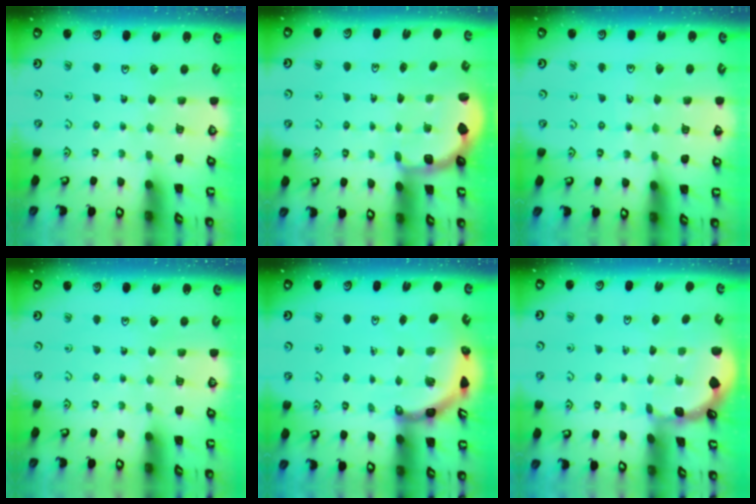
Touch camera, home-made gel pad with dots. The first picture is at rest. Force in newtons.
{"total": 3.0, "press": 2.2, "slide": 2.0}
{"total": 3.6, "press": 3.1, "slide": 1.7}
{"total": 0.0}
{"total": 5.3, "press": 5.1, "slide": 1.5}
{"total": 1.6, "press": 1.5, "slide": 0.2}